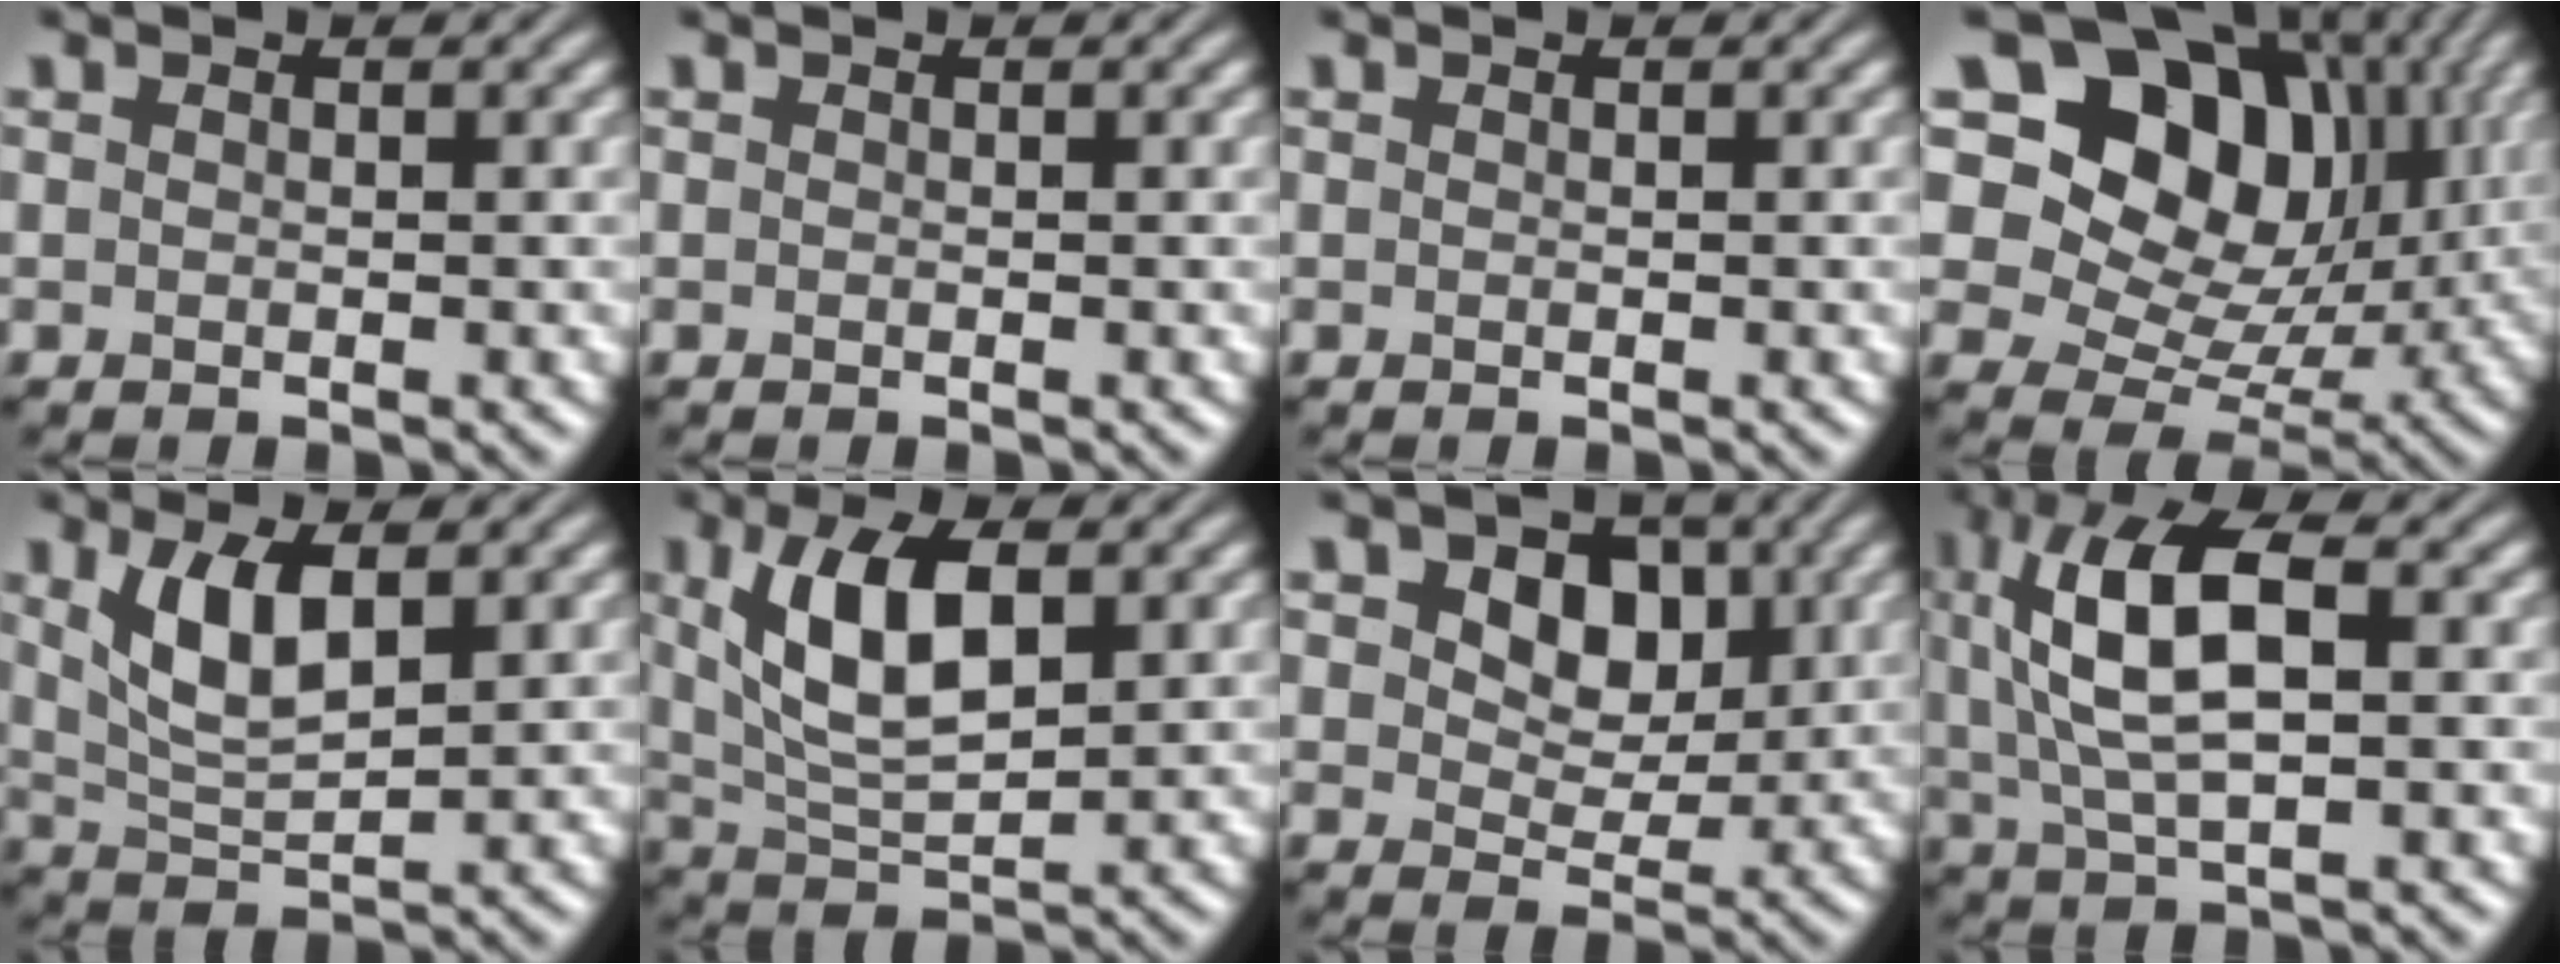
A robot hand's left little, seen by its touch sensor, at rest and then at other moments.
{"total": 0.0}
{"total": 0.0}
{"total": 16.4, "force": [6.9, 11.5, 9.4], "torque": [-0.161, 0.047, 0.108]}
{"total": 4.9, "force": [1.9, 2.0, 4.1], "torque": [-0.093, -0.003, 0.040]}
{"total": 7.5, "force": [2.2, 3.3, 6.4], "torque": [-0.122, 0.004, 0.043]}
{"total": 5.4, "force": [1.8, 3.7, 3.5], "torque": [-0.058, -0.005, 0.014]}
{"total": 9.3, "force": [2.0, 4.0, 8.2], "torque": [-0.171, 0.014, 0.033]}